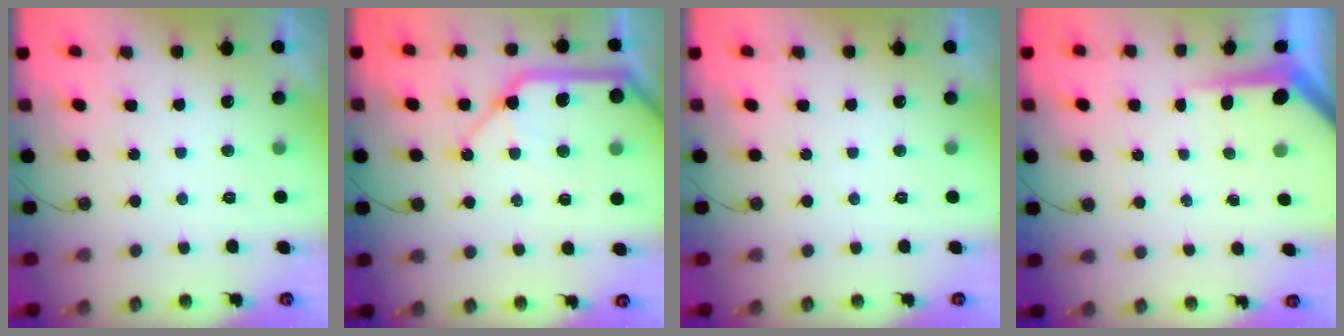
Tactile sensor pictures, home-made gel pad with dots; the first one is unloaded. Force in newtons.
{"total": 19.1, "press": 19.0, "slide": 2.3}
{"total": 0.0}
{"total": 4.7, "press": 4.6, "slide": 0.4}